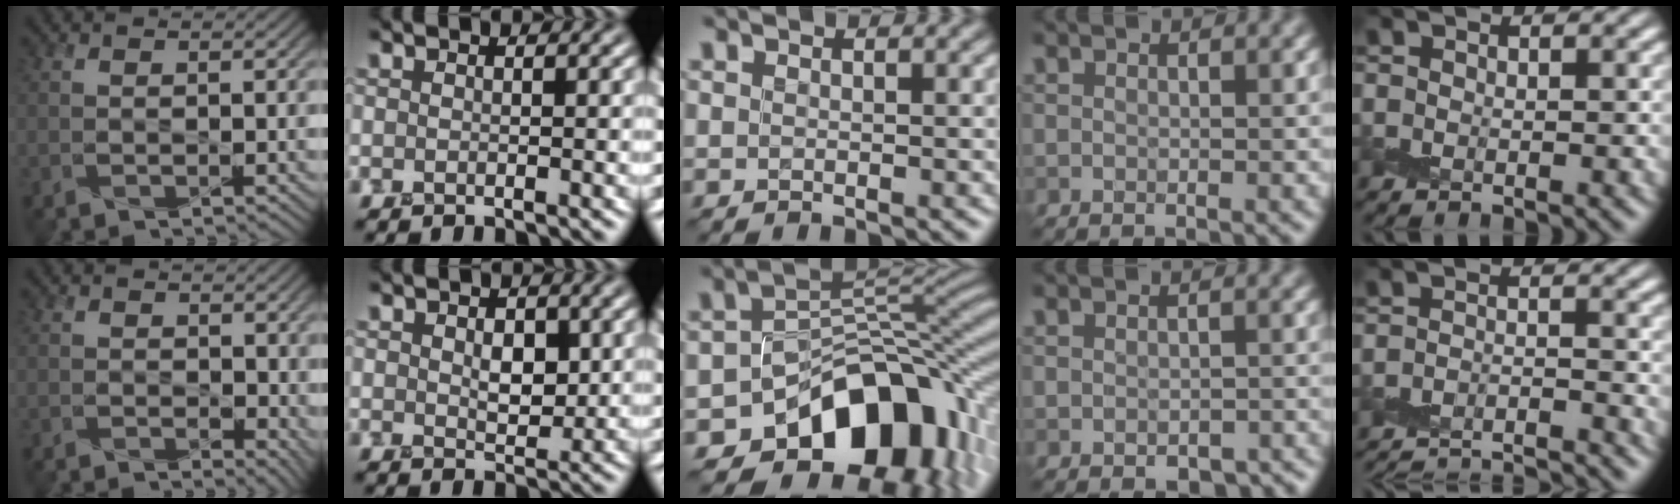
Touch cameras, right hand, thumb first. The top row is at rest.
{"thumb": {"total": 3.5, "force": [0.4, 2.4, 2.6], "torque": [-0.039, -0.013, 0.012]}, "index": {"total": 1.7, "force": [0.7, 1.2, 1.1], "torque": [-0.021, 0.004, 0.019]}, "middle": {"total": 12.2, "force": [-5.6, 7.9, 7.5], "torque": [-0.088, -0.006, -0.094]}, "ring": {"total": 2.6, "force": [-1.4, 1.5, 1.6], "torque": [-0.019, -0.009, -0.011]}, "little": {"total": 10.1, "force": [-9.9, 1.4, 1.2], "torque": [-0.005, -0.007, -0.148]}}